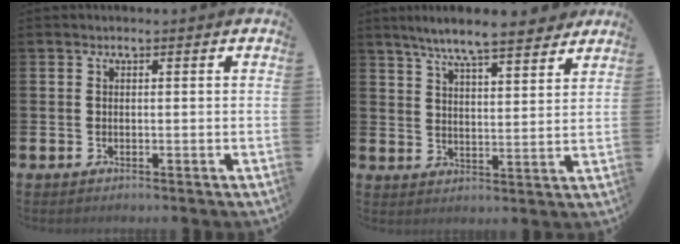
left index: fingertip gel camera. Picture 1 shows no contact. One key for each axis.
{"total": 7.8, "fx": 7.2, "fy": 0.8, "fz": 2.8, "tx": -0.067, "ty": -0.038, "tz": 0.126}